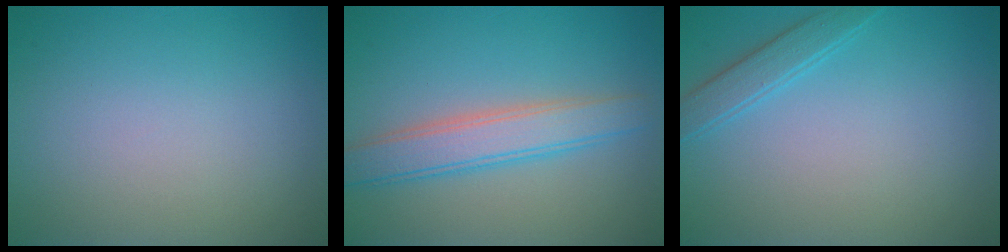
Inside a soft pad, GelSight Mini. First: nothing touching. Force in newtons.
{"total": 4.1, "press": 4.1, "slide": 0.2}
{"total": 1.9, "press": 1.9, "slide": 0.1}